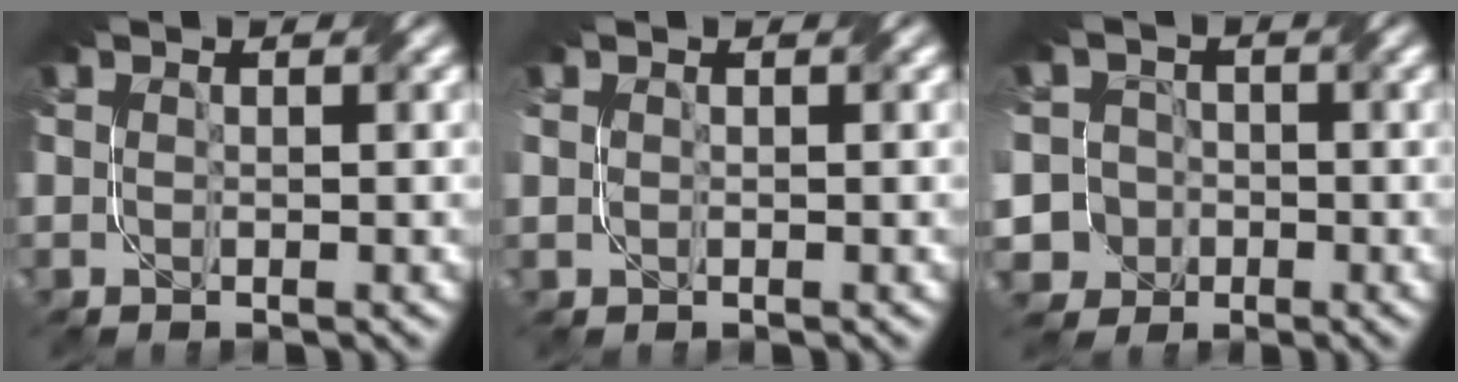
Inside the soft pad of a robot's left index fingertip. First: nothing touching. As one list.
[{"total": 0.6, "force": [0.1, 0.4, 0.4], "torque": [-0.010, 0.000, 0.003]}, {"total": 8.7, "force": [-3.8, 7.4, 2.6], "torque": [-0.060, 0.007, -0.106]}]